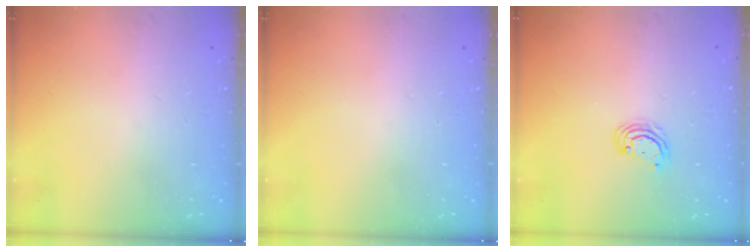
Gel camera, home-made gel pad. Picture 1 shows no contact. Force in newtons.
{"total": 0.0}
{"total": 4.1, "press": 4.1, "slide": 0.4}